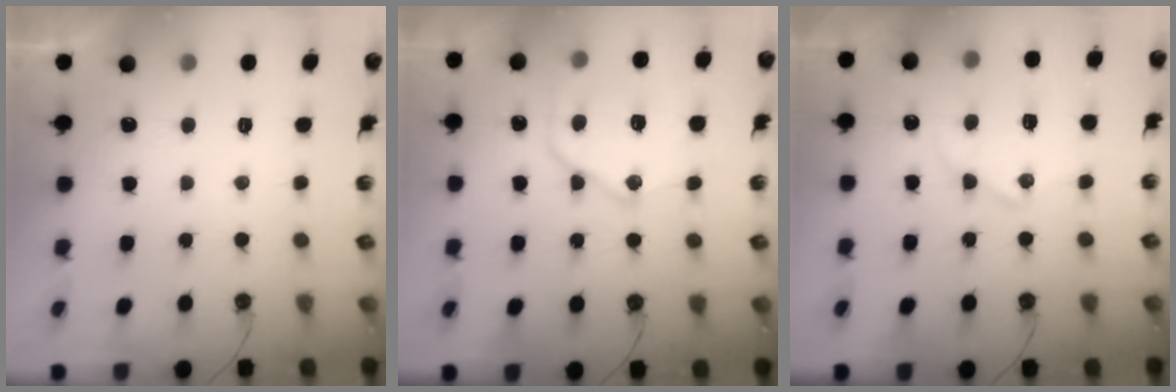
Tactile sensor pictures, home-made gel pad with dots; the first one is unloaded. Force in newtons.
{"total": 17.2, "press": 17.1, "slide": 1.8}
{"total": 12.7, "press": 12.7, "slide": 1.2}